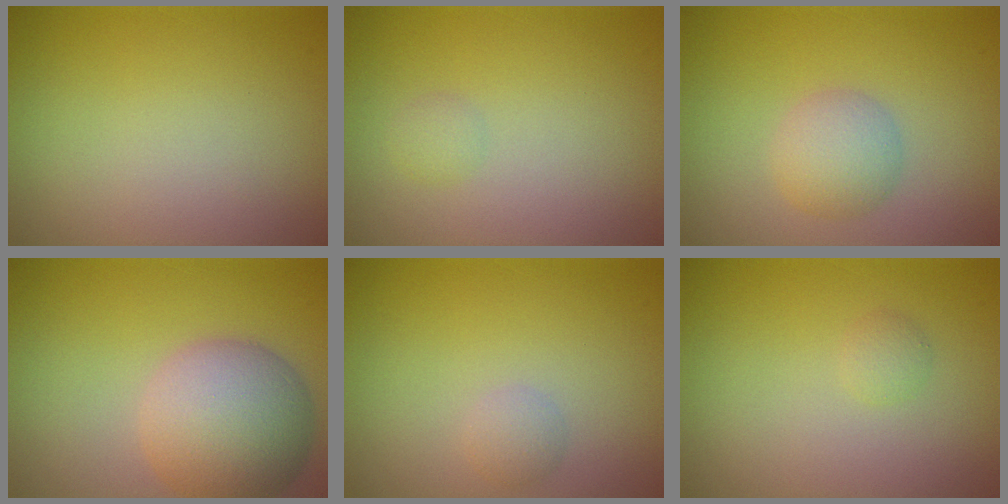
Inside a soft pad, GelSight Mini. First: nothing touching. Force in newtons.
{"total": 0.8, "press": 0.8, "slide": 0.1}
{"total": 2.7, "press": 2.7, "slide": 0.1}
{"total": 7.1, "press": 7.1, "slide": 0.4}
{"total": 1.1, "press": 1.1, "slide": 0.0}
{"total": 0.8, "press": 0.8, "slide": 0.1}